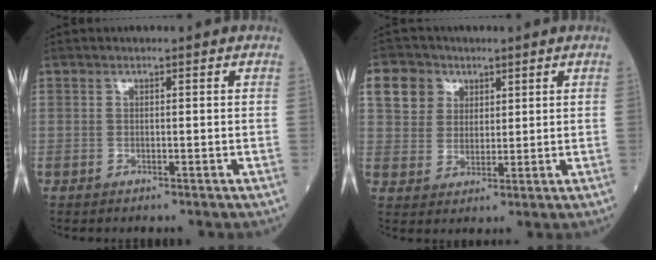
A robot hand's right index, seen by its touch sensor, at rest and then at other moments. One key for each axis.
{"total": 6.6, "fx": 3.0, "fy": 5.6, "fz": 1.6, "tx": -0.042, "ty": 0.026, "tz": 0.061}